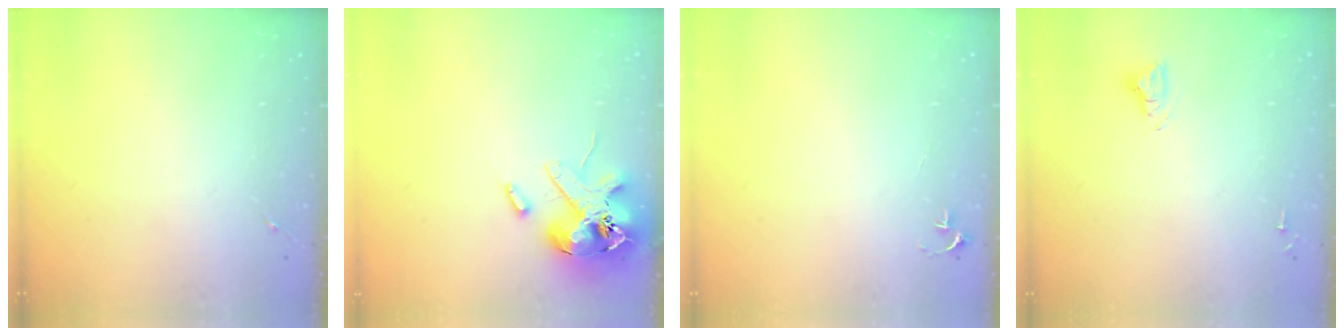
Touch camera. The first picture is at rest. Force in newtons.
{"total": 14.4, "press": 14.2, "slide": 2.4}
{"total": 2.7, "press": 2.7, "slide": 0.3}
{"total": 4.8, "press": 4.8, "slide": 0.4}